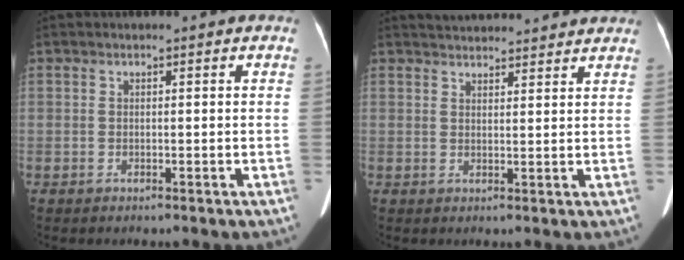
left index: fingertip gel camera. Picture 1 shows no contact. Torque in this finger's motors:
{"motor_torque": [0.74, -1.13, 0.10, 0.04]}